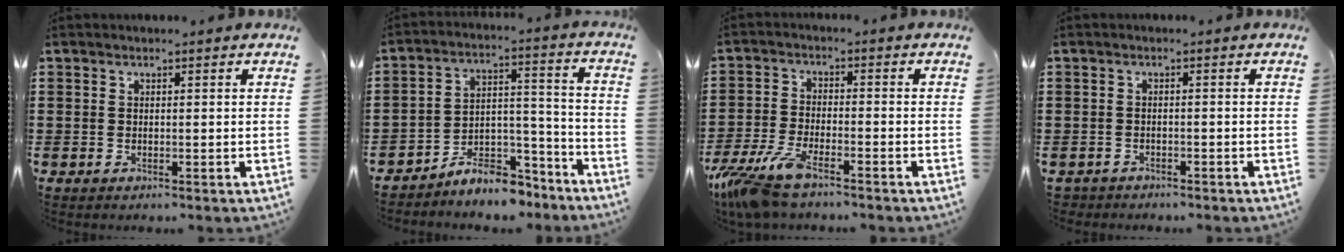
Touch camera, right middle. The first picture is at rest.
{"total": 7.2, "force": [-6.7, 2.0, 1.8], "torque": [-0.027, 0.019, -0.129]}
{"total": 7.1, "force": [-5.7, 1.1, 4.0], "torque": [-0.109, -0.016, -0.116]}
{"total": 1.2, "force": [-1.1, 0.3, -0.1], "torque": [-0.002, 0.000, -0.025]}